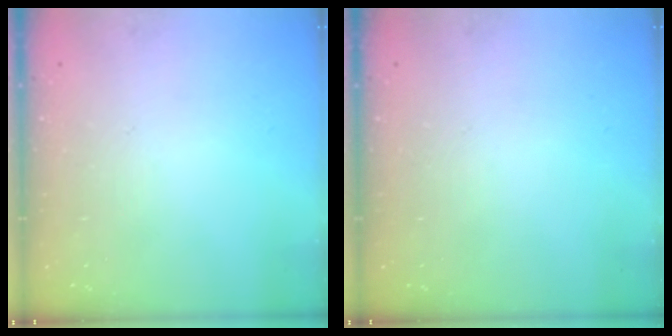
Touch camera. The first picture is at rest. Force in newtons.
{"total": 0.0}